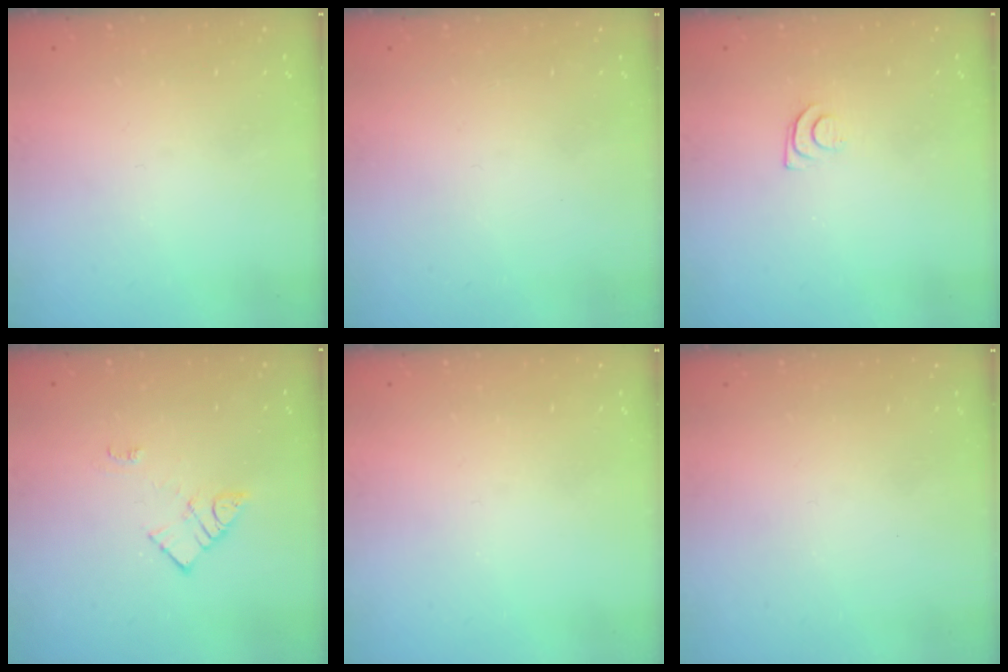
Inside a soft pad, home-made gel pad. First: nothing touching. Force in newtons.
{"total": 1.6, "press": 1.6, "slide": 0.1}
{"total": 4.2, "press": 4.2, "slide": 0.5}
{"total": 8.5, "press": 8.5, "slide": 0.6}
{"total": 0.0}
{"total": 1.5, "press": 1.5, "slide": 0.1}